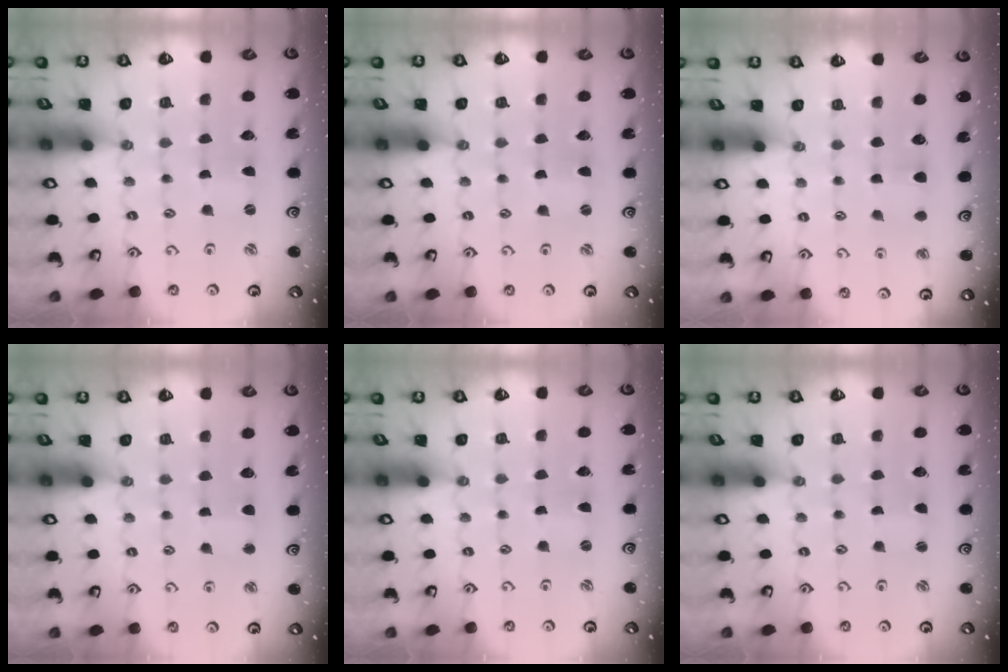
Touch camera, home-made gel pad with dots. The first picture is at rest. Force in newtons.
{"total": 0.0}
{"total": 4.5, "press": 4.4, "slide": 0.6}
{"total": 3.4, "press": 3.4, "slide": 0.2}
{"total": 0.0}
{"total": 0.6, "press": 0.6, "slide": 0.0}